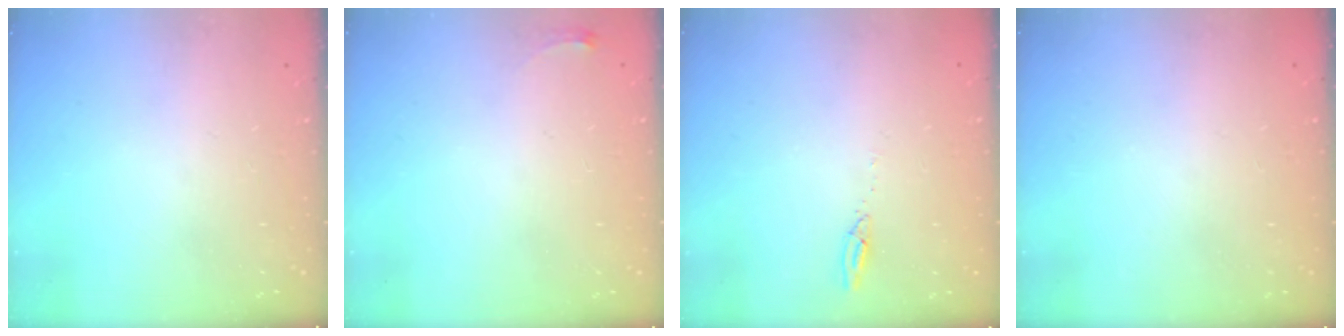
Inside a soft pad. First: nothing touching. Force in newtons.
{"total": 2.8, "press": 2.8, "slide": 0.4}
{"total": 2.7, "press": 2.7, "slide": 0.2}
{"total": 0.0}